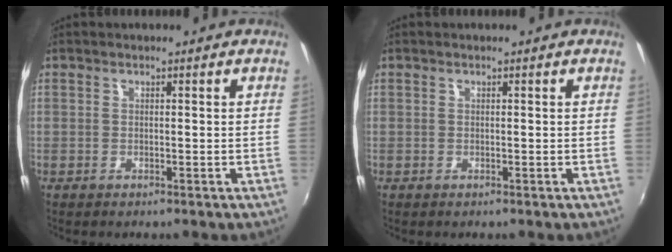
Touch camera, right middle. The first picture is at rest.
{"total": 0.0}